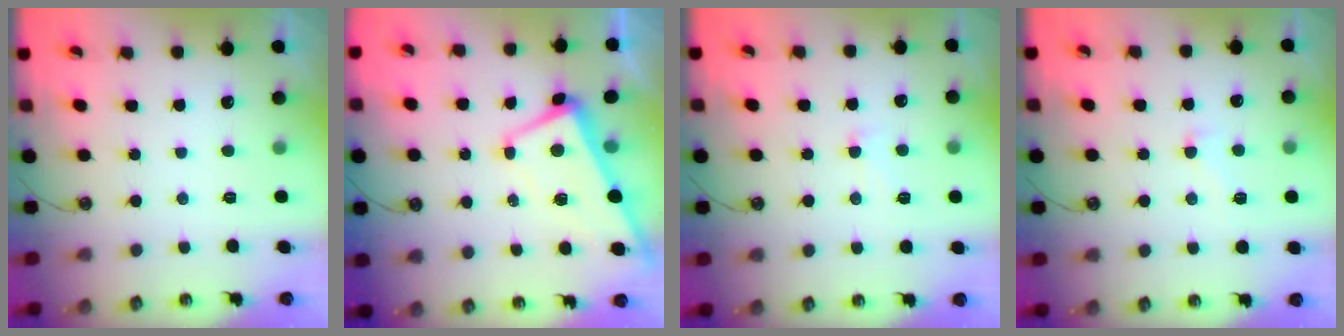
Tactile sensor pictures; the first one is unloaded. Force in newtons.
{"total": 2.2, "press": 2.1, "slide": 0.6}
{"total": 1.1, "press": 0.8, "slide": 0.8}
{"total": 2.3, "press": 2.2, "slide": 0.9}